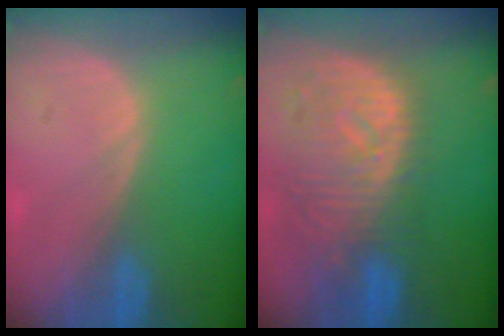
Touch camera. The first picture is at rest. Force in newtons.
{"total": 11.2, "press": 9.7, "slide": 5.5}